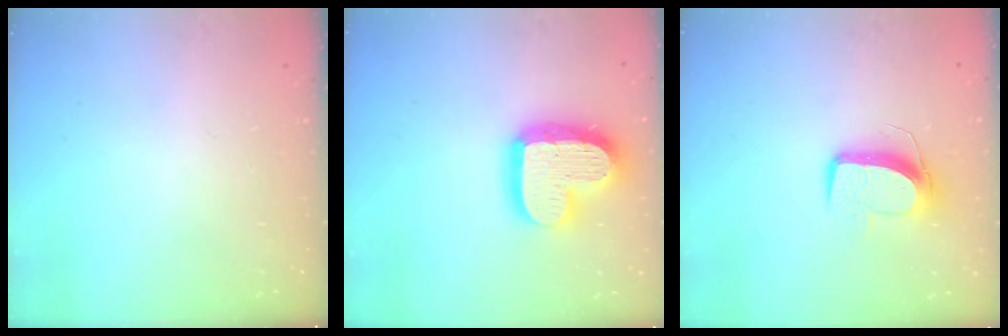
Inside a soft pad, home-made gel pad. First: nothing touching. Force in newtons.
{"total": 19.6, "press": 19.6, "slide": 1.5}
{"total": 10.5, "press": 10.5, "slide": 0.8}